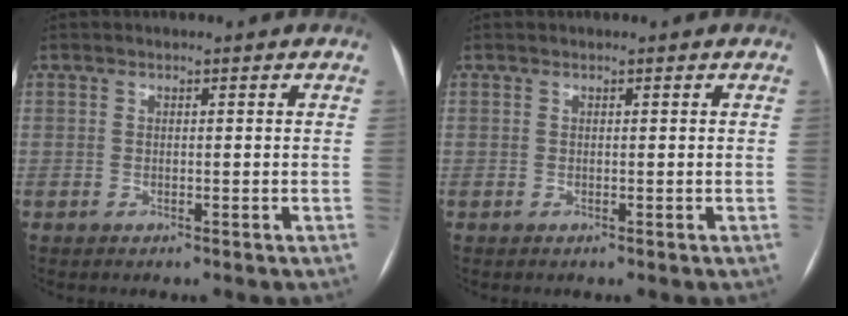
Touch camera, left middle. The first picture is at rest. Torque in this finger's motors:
{"motor_torque": [-0.09, 0.00, -0.04, -0.01]}